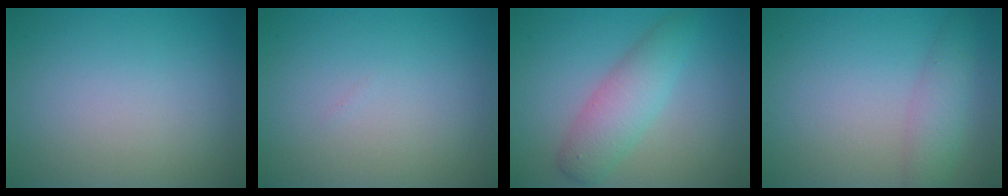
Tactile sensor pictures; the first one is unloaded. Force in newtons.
{"total": 0.0}
{"total": 4.0, "press": 4.0, "slide": 0.1}
{"total": 2.8, "press": 2.8, "slide": 0.1}